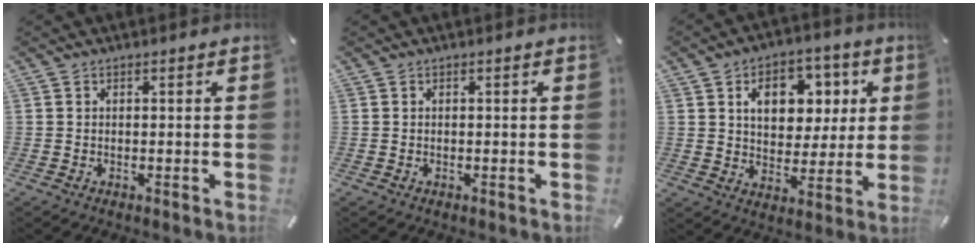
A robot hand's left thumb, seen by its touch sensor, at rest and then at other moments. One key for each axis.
{"total": 0.0}
{"total": 12.0, "fx": 4.0, "fy": 9.1, "fz": 6.8, "tx": -0.098, "ty": -0.007, "tz": 0.070}